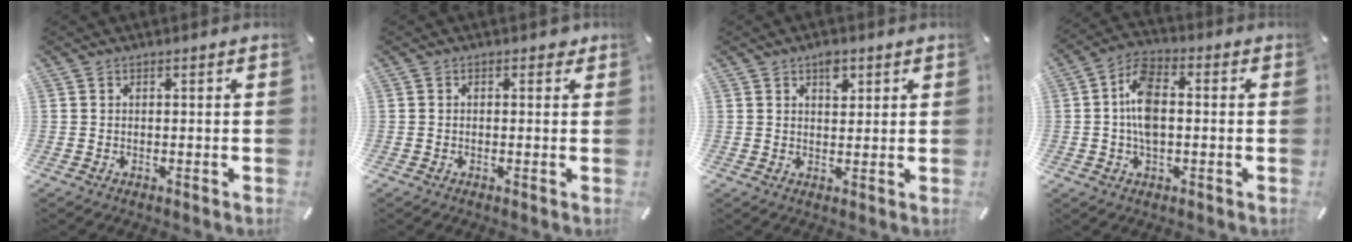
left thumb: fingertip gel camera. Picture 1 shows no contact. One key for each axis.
{"total": 1.1, "fx": 0.4, "fy": 0.9, "fz": 0.5, "tx": 0.005, "ty": 0.000, "tz": 0.003}
{"total": 3.8, "fx": 2.1, "fy": 2.3, "fz": 2.1, "tx": -0.014, "ty": -0.009, "tz": 0.032}
{"total": 8.9, "fx": 0.1, "fy": 5.1, "fz": 7.3, "tx": -0.148, "ty": 0.004, "tz": -0.002}